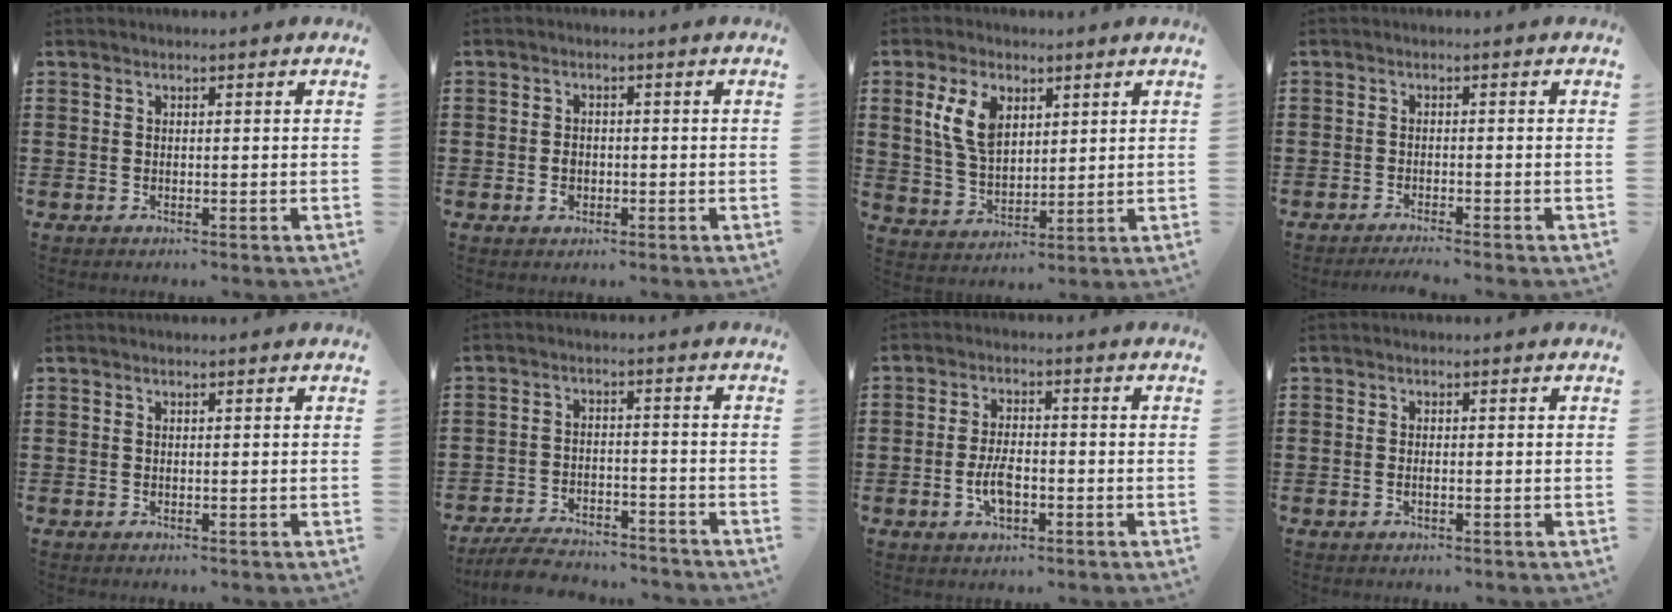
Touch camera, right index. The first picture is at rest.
{"total": 2.2, "force": [-0.7, 1.6, 1.4], "torque": [-0.027, 0.001, -0.012]}
{"total": 8.0, "force": [3.2, 4.6, 5.7], "torque": [-0.140, 0.008, 0.055]}
{"total": 1.7, "force": [-1.6, -0.3, 0.3], "torque": [-0.006, 0.001, -0.031]}
{"total": 0.0}
{"total": 5.5, "force": [-5.3, 0.8, 1.4], "torque": [-0.033, 0.007, -0.105]}
{"total": 5.0, "force": [-1.4, 2.4, 4.2], "torque": [-0.093, 0.000, -0.030]}
{"total": 0.8, "force": [-0.3, 0.2, 0.7], "torque": [-0.014, -0.004, -0.004]}